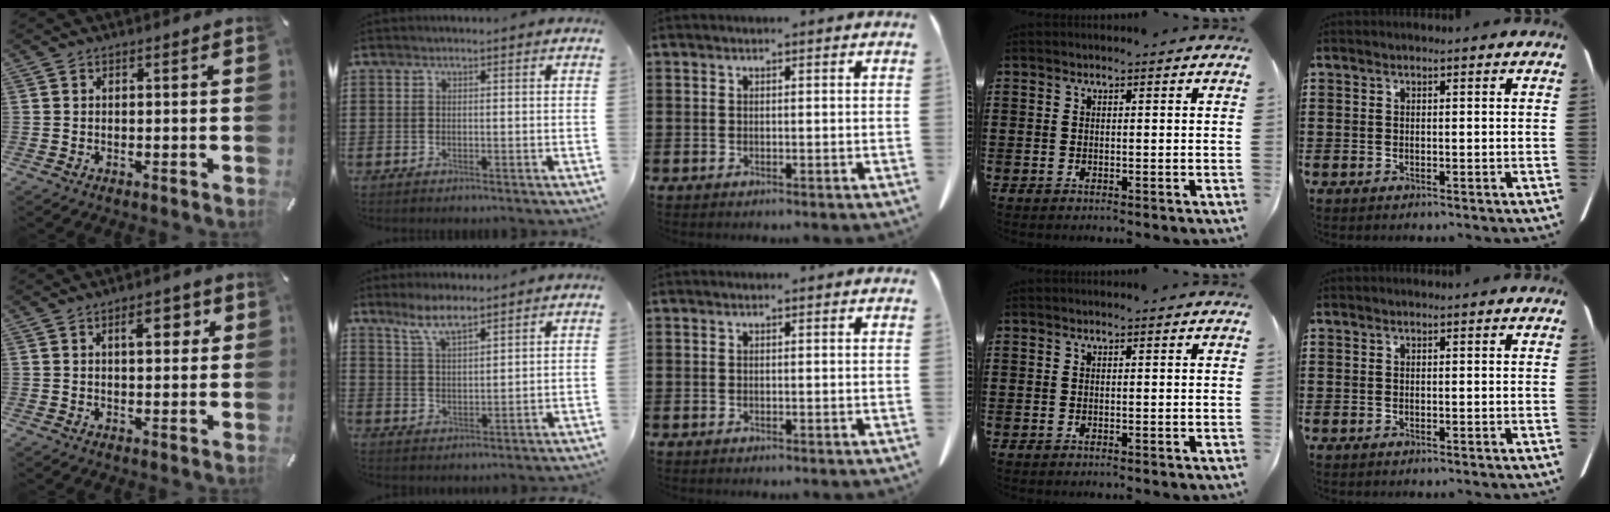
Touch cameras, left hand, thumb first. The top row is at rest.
{"thumb": {"total": 5.7, "force": [2.1, 2.8, 4.5], "torque": [-0.056, -0.006, 0.024]}, "index": {"total": 5.3, "force": [4.1, 1.3, 3.1], "torque": [-0.071, -0.002, 0.075]}}